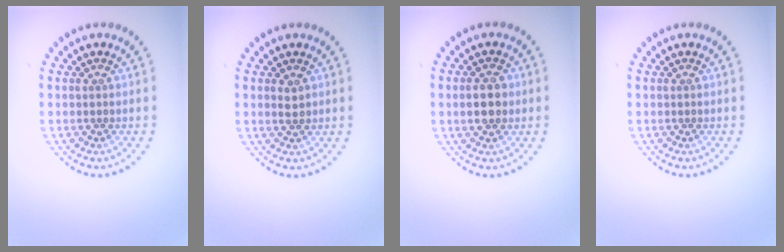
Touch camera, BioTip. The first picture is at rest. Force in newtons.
{"total": 1.1, "press": 1.1, "slide": 0.3}
{"total": 2.8, "press": 2.8, "slide": 0.2}
{"total": 0.0}